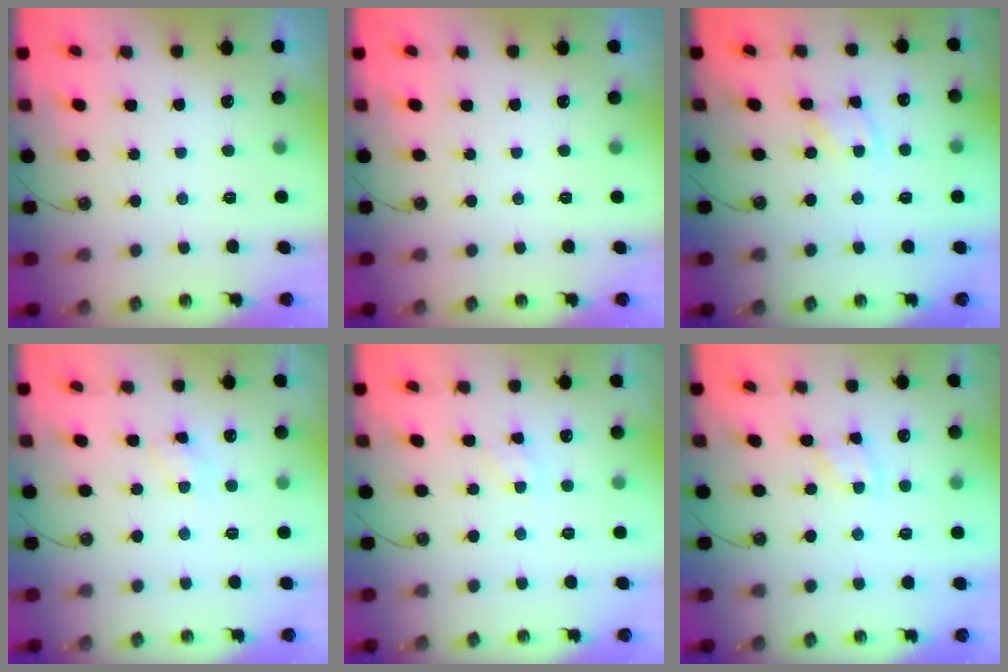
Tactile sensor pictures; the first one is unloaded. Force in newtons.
{"total": 0.0}
{"total": 2.4, "press": 2.4, "slide": 0.2}
{"total": 5.3, "press": 5.3, "slide": 0.6}
{"total": 2.5, "press": 2.5, "slide": 0.1}
{"total": 2.8, "press": 2.8, "slide": 0.4}